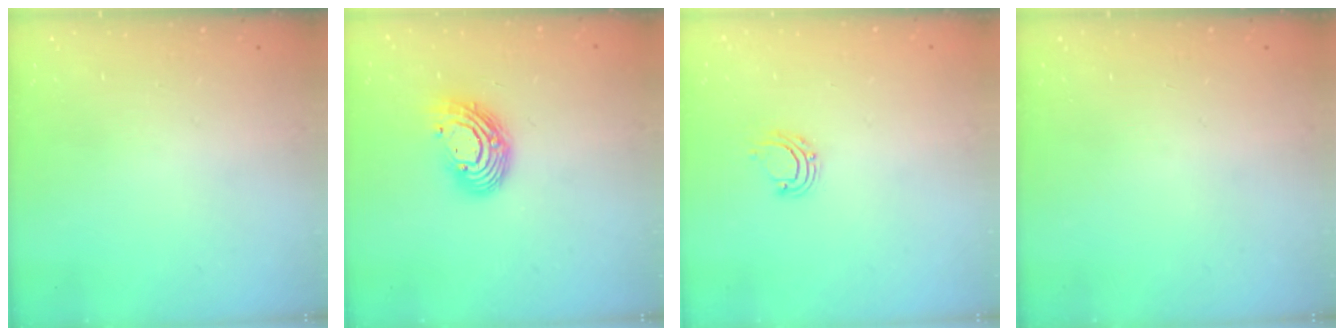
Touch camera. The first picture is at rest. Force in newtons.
{"total": 11.9, "press": 11.9, "slide": 1.0}
{"total": 6.2, "press": 6.1, "slide": 0.5}
{"total": 0.0}